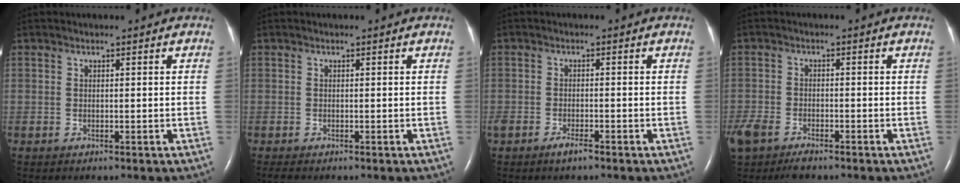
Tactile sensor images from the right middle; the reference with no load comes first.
{"total": 0.7, "force": [-0.6, 0.0, 0.4], "torque": [-0.011, -0.003, -0.010]}
{"total": 1.9, "force": [-1.5, 0.3, 1.2], "torque": [-0.030, -0.002, -0.026]}
{"total": 11.8, "force": [-7.9, 6.2, 6.2], "torque": [-0.177, -0.018, -0.126]}